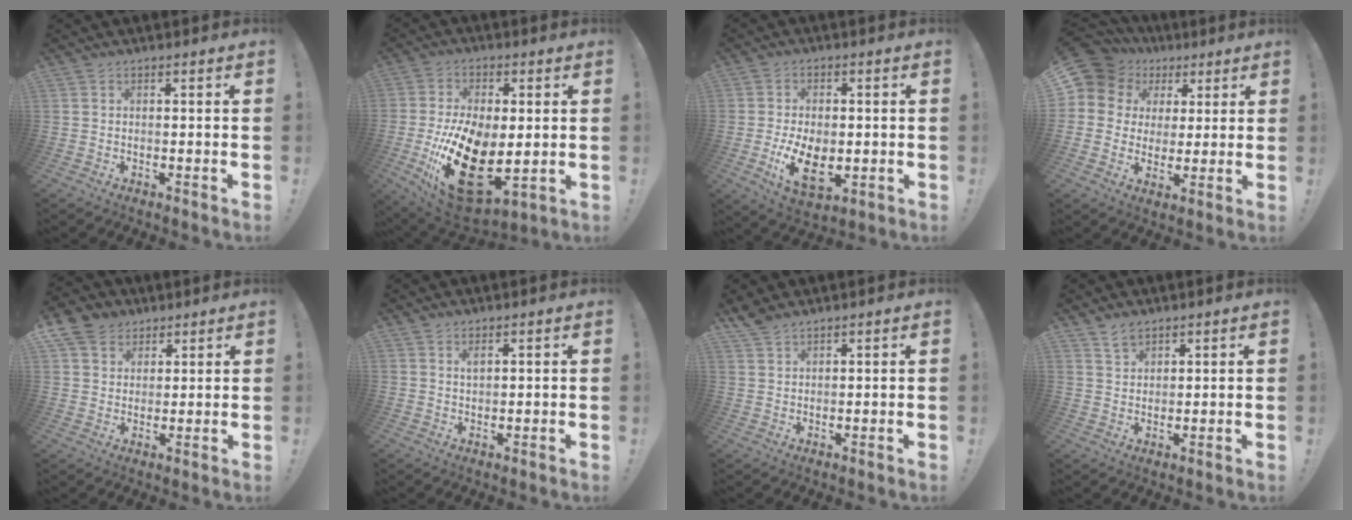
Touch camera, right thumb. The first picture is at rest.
{"total": 23.3, "force": [-4.2, 12.7, 19.1], "torque": [-0.375, 0.005, -0.055]}
{"total": 11.9, "force": [-2.6, 7.1, 9.2], "torque": [-0.158, -0.008, -0.047]}
{"total": 9.9, "force": [4.2, 8.6, 2.8], "torque": [-0.040, -0.029, 0.088]}
{"total": 7.8, "force": [4.6, 6.1, 1.6], "torque": [-0.026, -0.027, 0.092]}
{"total": 1.6, "force": [1.0, 0.6, 1.1], "torque": [-0.009, -0.006, 0.015]}
{"total": 3.3, "force": [2.9, 0.8, 1.2], "torque": [-0.020, -0.018, 0.056]}
{"total": 3.8, "force": [3.2, 1.7, 1.1], "torque": [-0.004, -0.022, 0.057]}